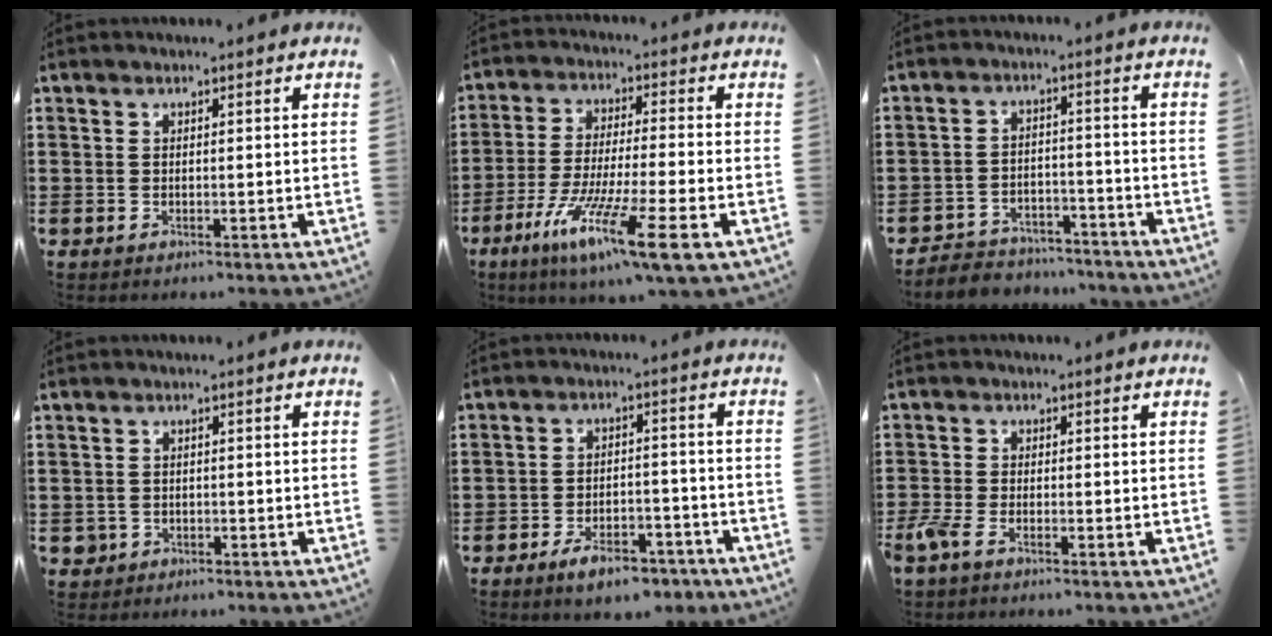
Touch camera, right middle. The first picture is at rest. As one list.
[{"total": 11.8, "force": [-7.1, 0.8, 9.3], "torque": [-0.188, -0.009, -0.137]}, {"total": 4.1, "force": [-4.0, 1.0, -0.3], "torque": [-0.002, 0.007, -0.087]}, {"total": 1.0, "force": [-0.6, 0.9, 0.1], "torque": [-0.005, 0.003, -0.014]}, {"total": 6.1, "force": [-4.8, 1.9, 3.2], "torque": [-0.053, 0.012, -0.087]}, {"total": 2.3, "force": [-1.6, 0.8, 1.6], "torque": [-0.056, -0.009, -0.038]}]